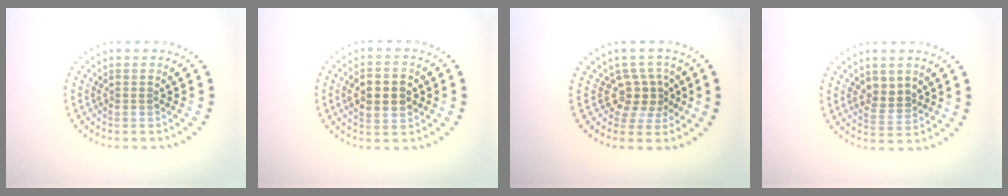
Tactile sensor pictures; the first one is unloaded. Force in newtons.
{"total": 4.6, "press": 4.6, "slide": 0.3}
{"total": 2.9, "press": 2.2, "slide": 1.9}
{"total": 2.6, "press": 2.4, "slide": 0.8}